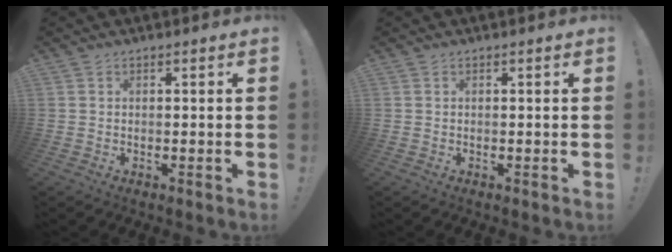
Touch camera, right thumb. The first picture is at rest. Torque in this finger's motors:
{"motor_torque": [-0.06, -0.03, 0.02, -0.16, 0.00]}